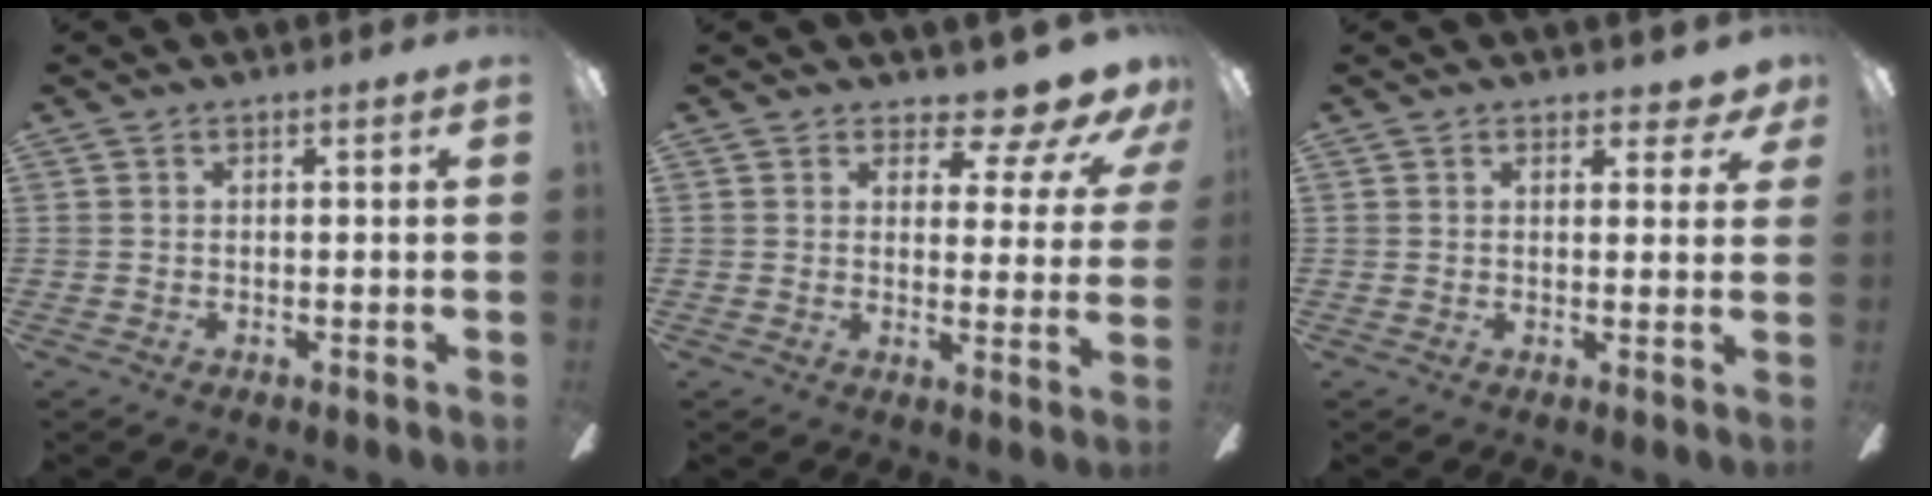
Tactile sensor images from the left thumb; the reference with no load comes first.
{"total": 9.2, "force": [7.4, 3.4, 4.4], "torque": [-0.043, -0.061, 0.129]}
{"total": 2.8, "force": [2.0, 1.5, 1.3], "torque": [-0.005, -0.009, 0.033]}